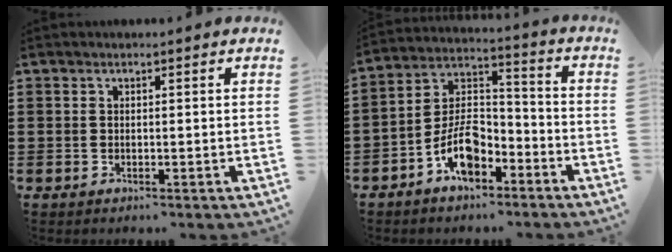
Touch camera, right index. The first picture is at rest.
{"total": 8.8, "force": [-5.2, 4.5, 5.5], "torque": [-0.124, 0.008, -0.100]}